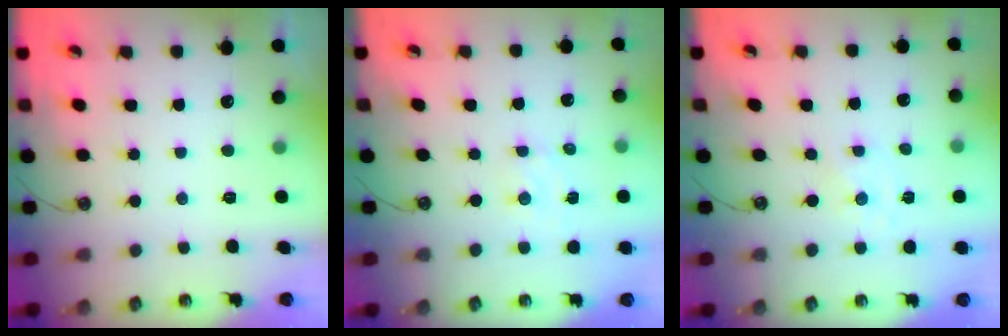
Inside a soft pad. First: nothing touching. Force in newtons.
{"total": 2.6, "press": 2.6, "slide": 0.3}
{"total": 0.0}